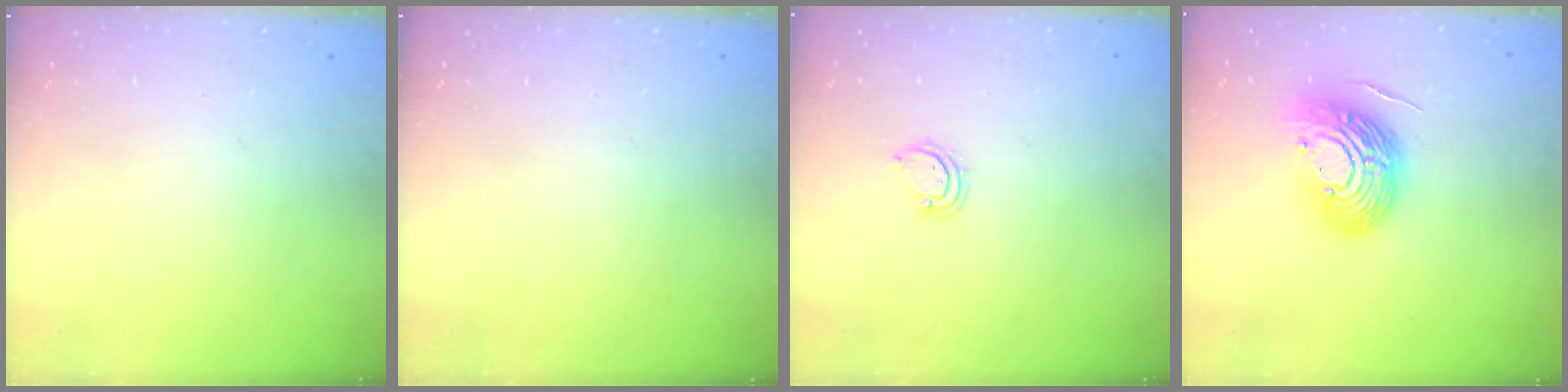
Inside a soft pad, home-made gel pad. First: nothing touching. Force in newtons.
{"total": 0.0}
{"total": 3.6, "press": 3.6, "slide": 0.2}
{"total": 17.3, "press": 17.3, "slide": 1.4}